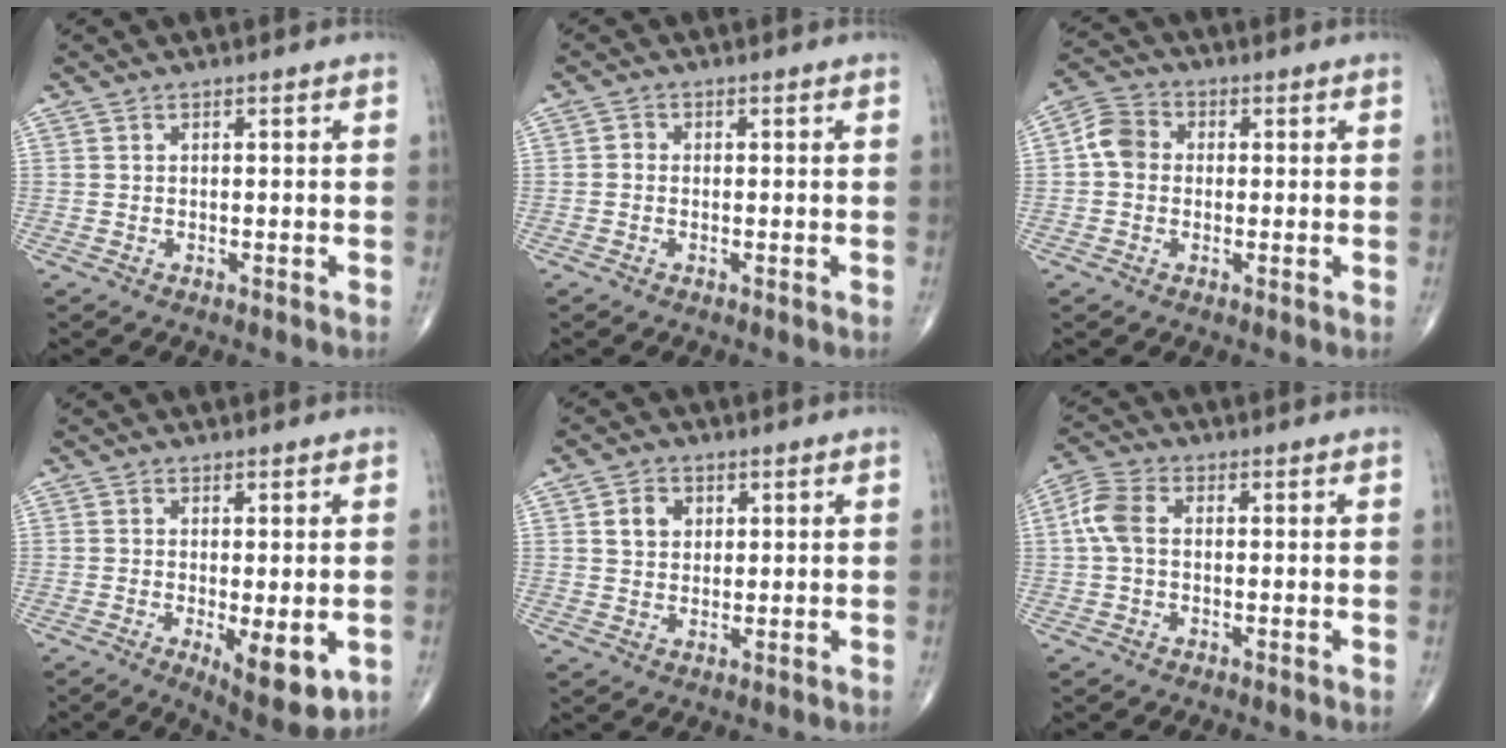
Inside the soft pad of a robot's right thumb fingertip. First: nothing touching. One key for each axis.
{"total": 1.1, "fx": -0.3, "fy": 0.9, "fz": 0.5, "tx": -0.001, "ty": 0.003, "tz": -0.010}
{"total": 5.6, "fx": 0.0, "fy": 4.7, "fz": 3.0, "tx": -0.045, "ty": 0.017, "tz": -0.012}
{"total": 8.5, "fx": -2.1, "fy": 3.0, "fz": 7.6, "tx": -0.103, "ty": -0.022, "tz": -0.025}
{"total": 4.7, "fx": 1.6, "fy": 3.8, "fz": 2.3, "tx": -0.021, "ty": -0.006, "tz": 0.026}
{"total": 5.9, "fx": 0.4, "fy": 3.8, "fz": 4.4, "tx": -0.104, "ty": 0.018, "tz": 0.001}